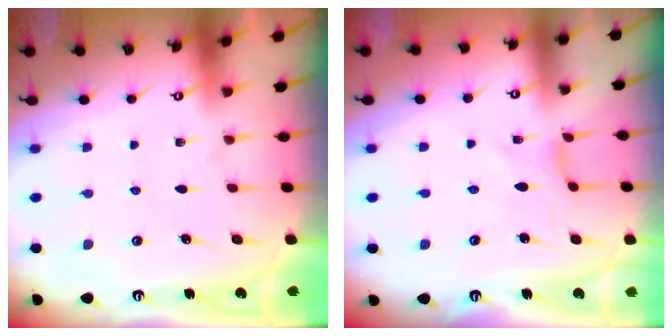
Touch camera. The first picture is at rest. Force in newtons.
{"total": 0.0}